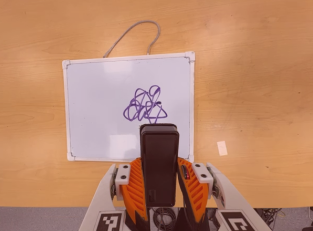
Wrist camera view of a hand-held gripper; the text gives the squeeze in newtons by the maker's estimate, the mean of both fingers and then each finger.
{"total": 4.0, "left": 2.6, "right": 5.4}